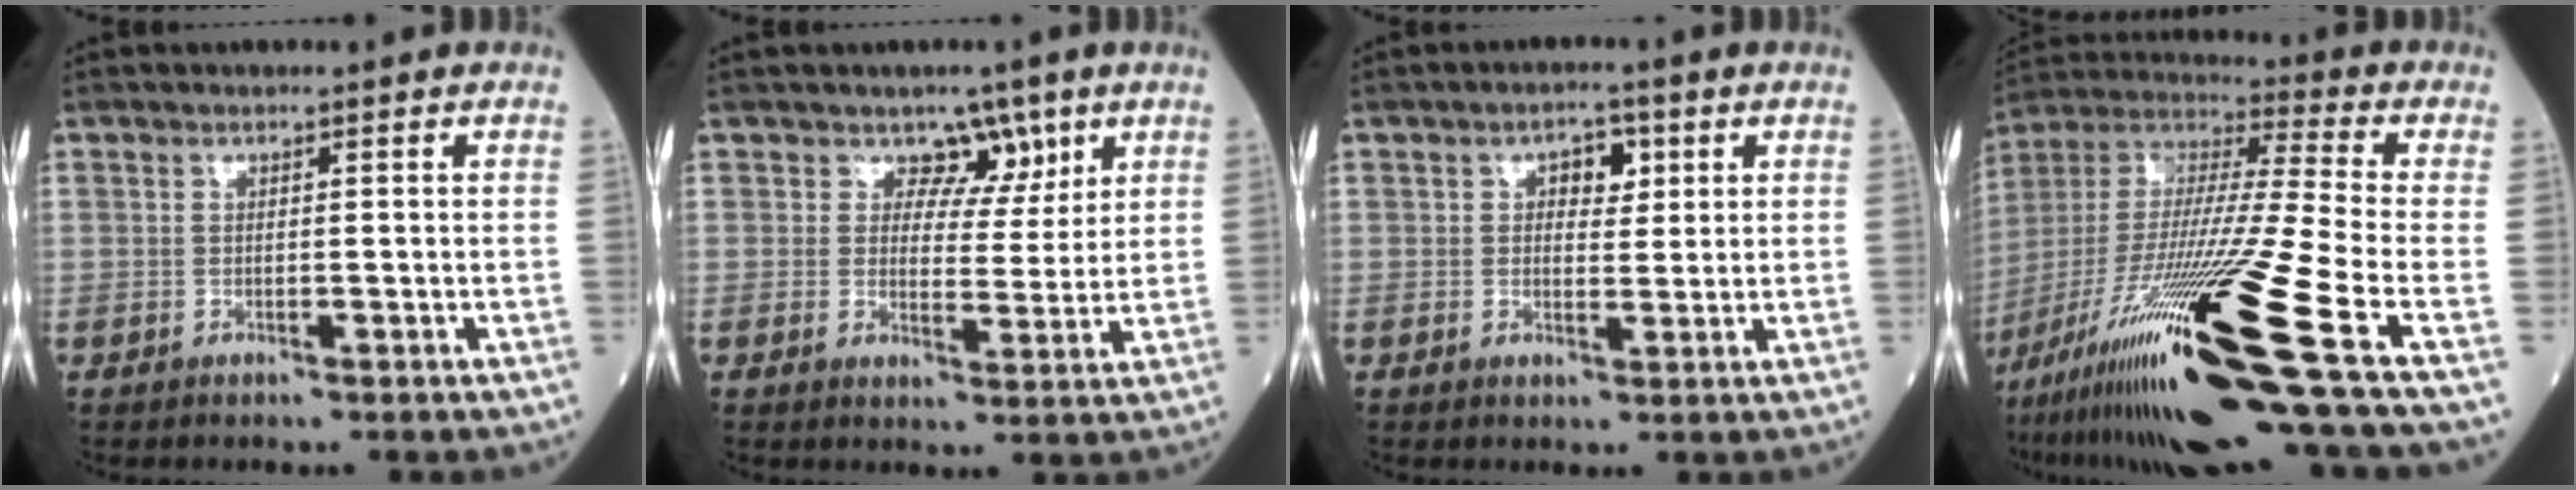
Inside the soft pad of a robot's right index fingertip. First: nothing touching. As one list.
[{"total": 4.5, "force": [2.8, 3.2, 1.7], "torque": [-0.007, 0.000, 0.039]}, {"total": 3.7, "force": [1.3, 2.2, 2.6], "torque": [-0.032, 0.009, 0.018]}, {"total": 28.4, "force": [-14.4, -0.1, 24.5], "torque": [-0.463, -0.056, -0.265]}]